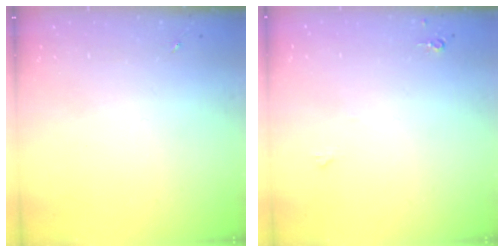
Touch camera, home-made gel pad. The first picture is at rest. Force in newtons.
{"total": 3.8, "press": 3.8, "slide": 0.6}